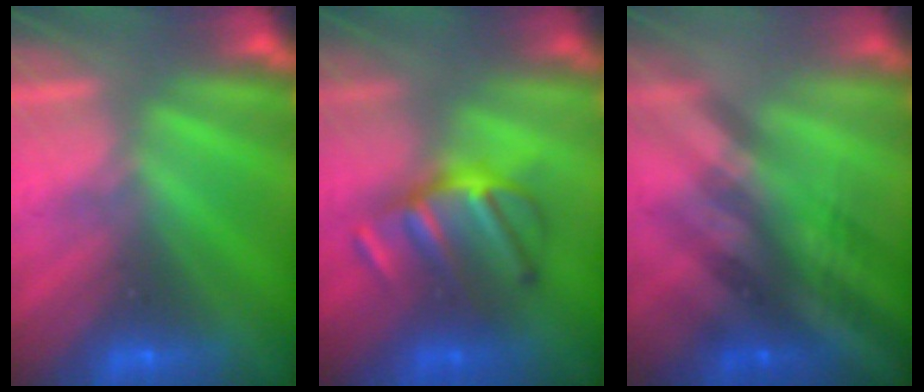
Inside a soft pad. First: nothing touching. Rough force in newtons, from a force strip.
{"total": 2.9}
{"total": 2.6}